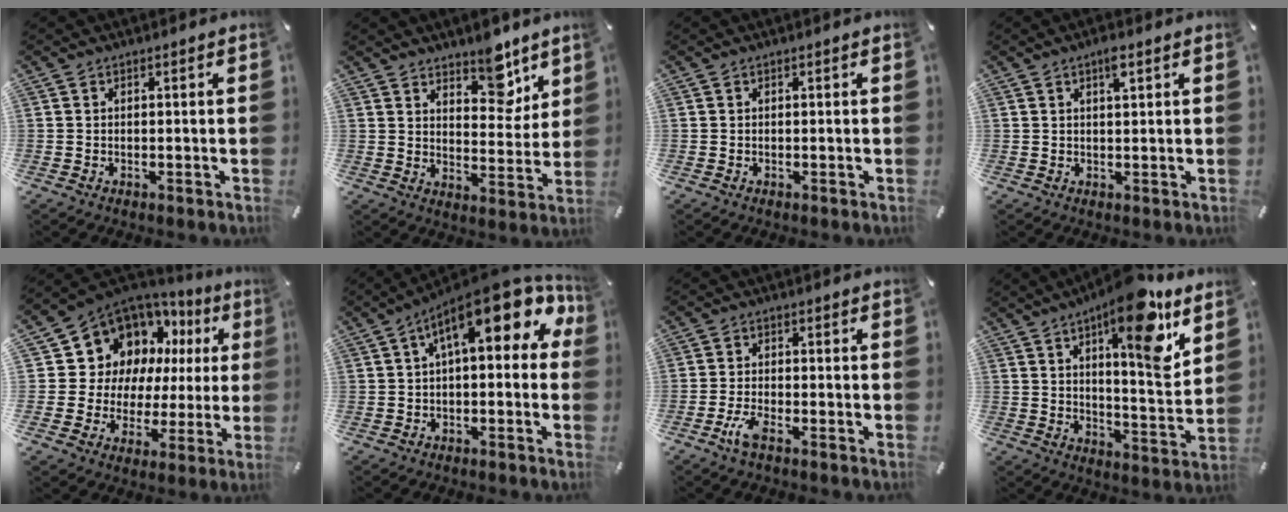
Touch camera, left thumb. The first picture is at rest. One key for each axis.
{"total": 9.9, "fx": 7.7, "fy": 4.9, "fz": 3.8, "tx": -0.024, "ty": -0.065, "tz": 0.133}
{"total": 0.0}
{"total": 2.8, "fx": 1.4, "fy": 0.7, "fz": 2.3, "tx": -0.042, "ty": 0.001, "tz": 0.021}
{"total": 12.8, "fx": 6.8, "fy": 10.2, "fz": 3.5, "tx": -0.071, "ty": -0.065, "tz": 0.135}
{"total": 15.8, "fx": 6.5, "fy": 6.4, "fz": 12.9, "tx": -0.192, "ty": -0.042, "tz": 0.107}
{"total": 4.3, "fx": -2.4, "fy": 1.1, "fz": 3.3, "tx": -0.080, "ty": -0.002, "tz": -0.049}
{"total": 17.5, "fx": 10.2, "fy": 4.8, "fz": 13.4, "tx": -0.185, "ty": -0.064, "tz": 0.154}